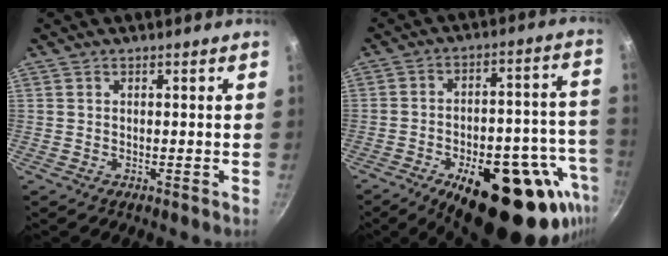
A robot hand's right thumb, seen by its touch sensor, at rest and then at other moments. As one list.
[{"total": 27.5, "force": [-13.5, 12.3, 20.6], "torque": [-0.217, 0.051, -0.180]}]